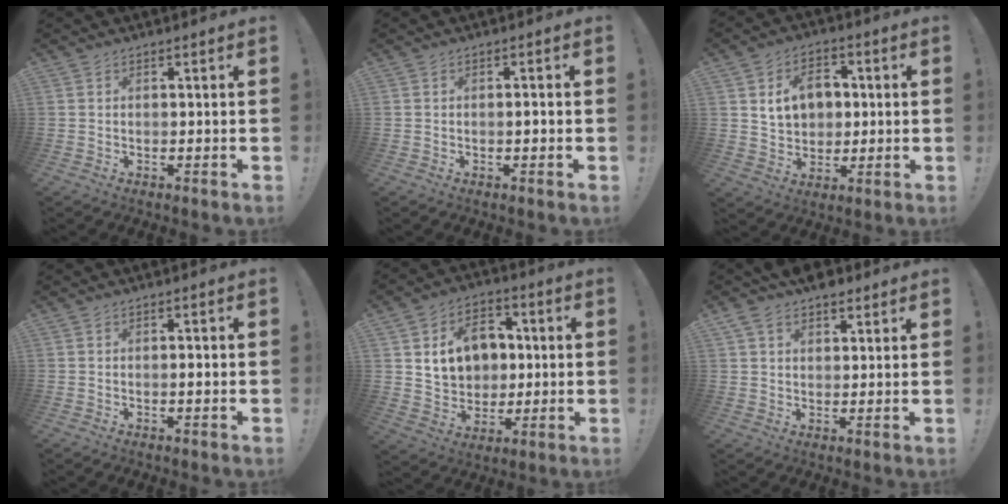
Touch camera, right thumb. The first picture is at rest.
{"total": 1.3, "force": [-0.5, 0.2, 1.2], "torque": [-0.016, 0.000, -0.011]}
{"total": 11.7, "force": [3.1, 9.2, 6.6], "torque": [-0.086, -0.004, 0.062]}
{"total": 1.4, "force": [-0.4, 0.1, 1.3], "torque": [-0.016, -0.001, -0.010]}
{"total": 14.6, "force": [3.6, 11.9, 7.7], "torque": [-0.107, -0.005, 0.080]}
{"total": 6.7, "force": [4.5, 3.9, 3.1], "torque": [-0.056, -0.013, 0.084]}